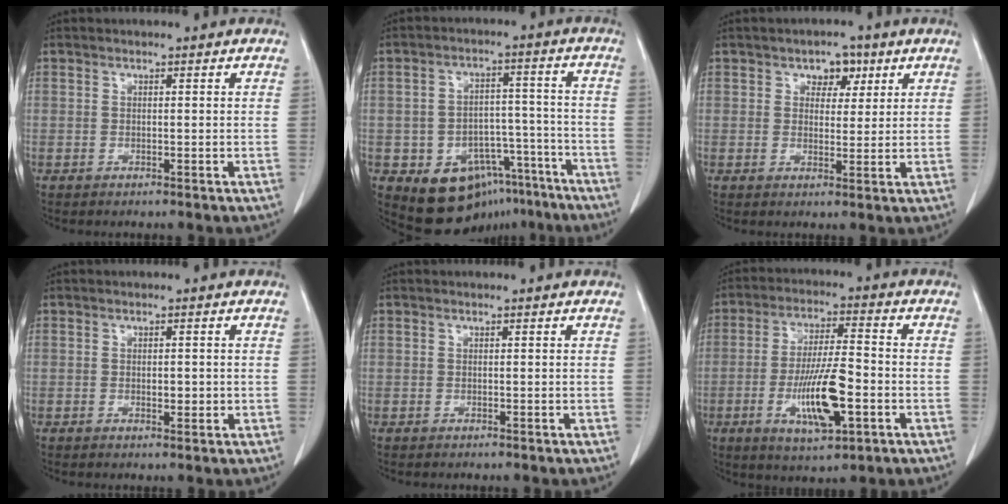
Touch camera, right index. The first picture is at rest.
{"total": 12.4, "force": [-7.4, 9.0, 4.3], "torque": [-0.045, 0.056, -0.096]}
{"total": 3.9, "force": [2.0, 2.7, 2.1], "torque": [-0.022, 0.007, 0.029]}
{"total": 1.6, "force": [-0.2, 0.8, 1.4], "torque": [-0.023, -0.001, 0.000]}
{"total": 0.0}
{"total": 11.5, "force": [-3.5, 2.5, 10.6], "torque": [-0.200, -0.006, -0.055]}